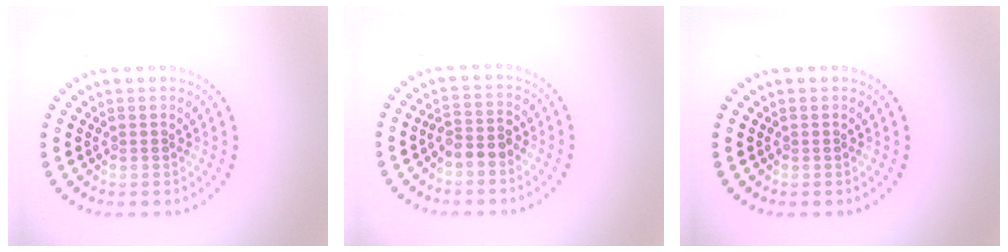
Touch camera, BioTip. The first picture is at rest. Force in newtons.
{"total": 2.1, "press": 1.9, "slide": 0.9}
{"total": 0.0}